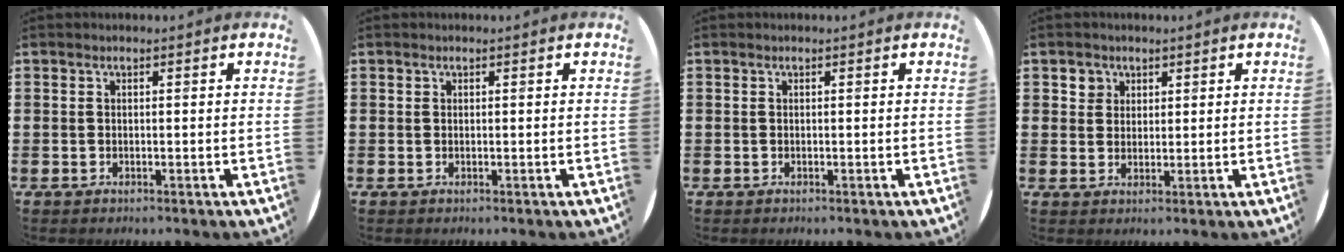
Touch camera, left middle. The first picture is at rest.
{"total": 0.0}
{"total": 0.0}
{"total": 2.2, "force": [1.5, 1.6, 0.1], "torque": [0.011, -0.003, 0.027]}